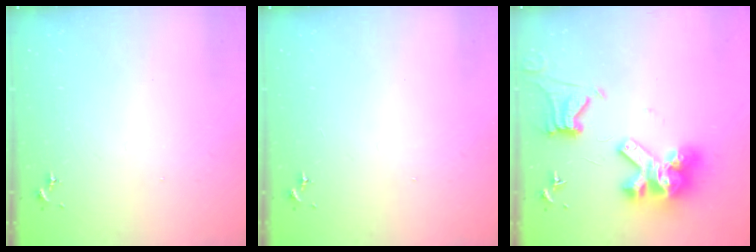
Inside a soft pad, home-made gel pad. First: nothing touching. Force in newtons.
{"total": 0.0}
{"total": 19.4, "press": 19.2, "slide": 2.4}